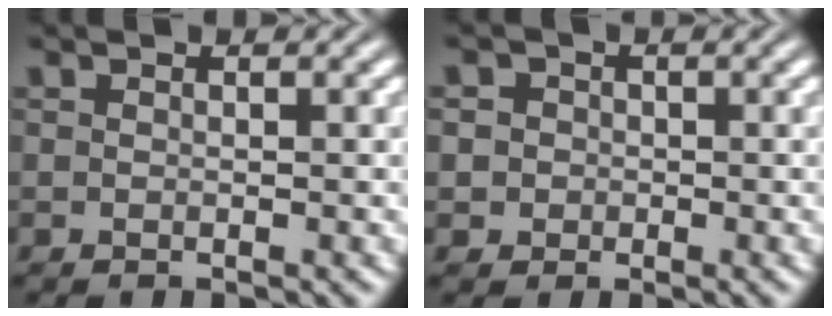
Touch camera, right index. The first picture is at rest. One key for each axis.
{"total": 3.5, "fx": -0.3, "fy": 3.4, "fz": 0.9, "tx": -0.020, "ty": -0.005, "tz": -0.010}